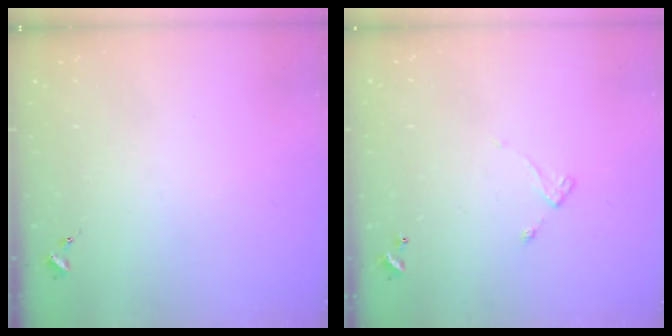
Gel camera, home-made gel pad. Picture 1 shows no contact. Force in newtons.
{"total": 5.7, "press": 5.7, "slide": 0.5}